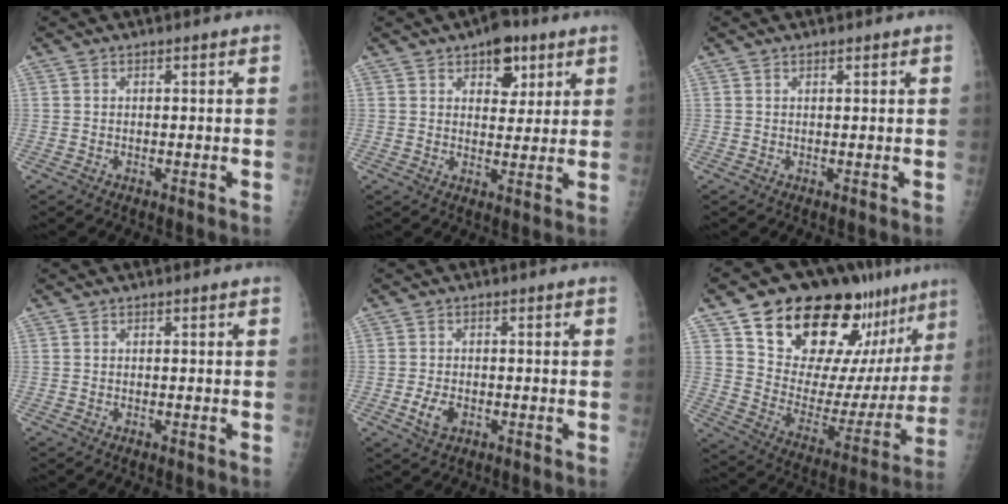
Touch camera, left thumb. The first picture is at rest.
{"total": 10.4, "force": [5.8, 5.7, 6.5], "torque": [-0.059, -0.024, 0.082]}
{"total": 0.7, "force": [0.5, 0.2, 0.3], "torque": [-0.005, -0.003, 0.008]}
{"total": 0.0}
{"total": 3.6, "force": [-1.1, 2.4, 2.4], "torque": [-0.044, 0.001, -0.017]}
{"total": 27.0, "force": [18.4, 11.4, 16.1], "torque": [-0.195, -0.078, 0.279]}